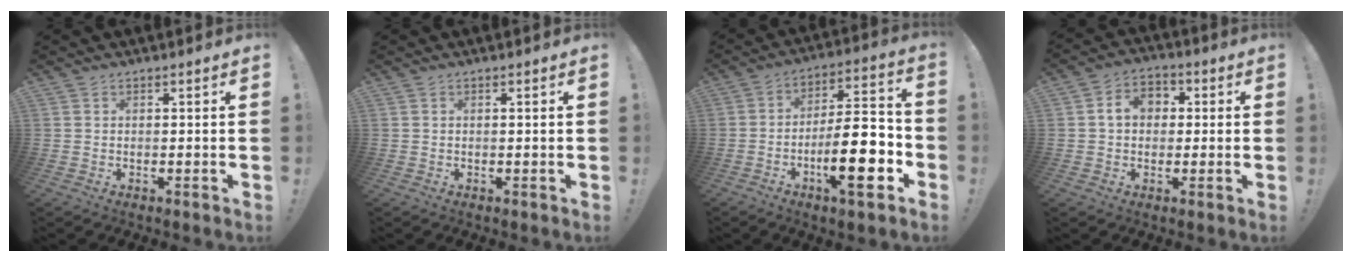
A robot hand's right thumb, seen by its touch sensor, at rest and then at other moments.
{"total": 0.6, "force": [0.2, -0.2, 0.5], "torque": [-0.003, -0.002, 0.001]}
{"total": 18.8, "force": [-6.7, 5.4, 16.8], "torque": [-0.262, 0.031, -0.105]}
{"total": 7.8, "force": [1.2, 6.1, 4.7], "torque": [-0.072, 0.015, 0.022]}